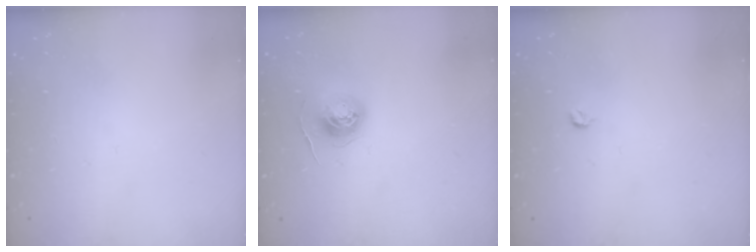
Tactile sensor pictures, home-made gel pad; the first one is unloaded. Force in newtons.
{"total": 5.7, "press": 5.7, "slide": 0.5}
{"total": 3.2, "press": 3.2, "slide": 0.4}